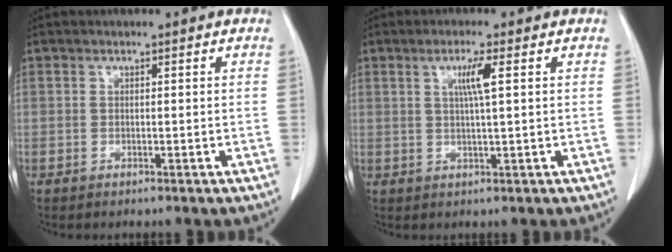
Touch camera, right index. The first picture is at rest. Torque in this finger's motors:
{"motor_torque": [0.36, 0.24, 0.08, 0.06]}